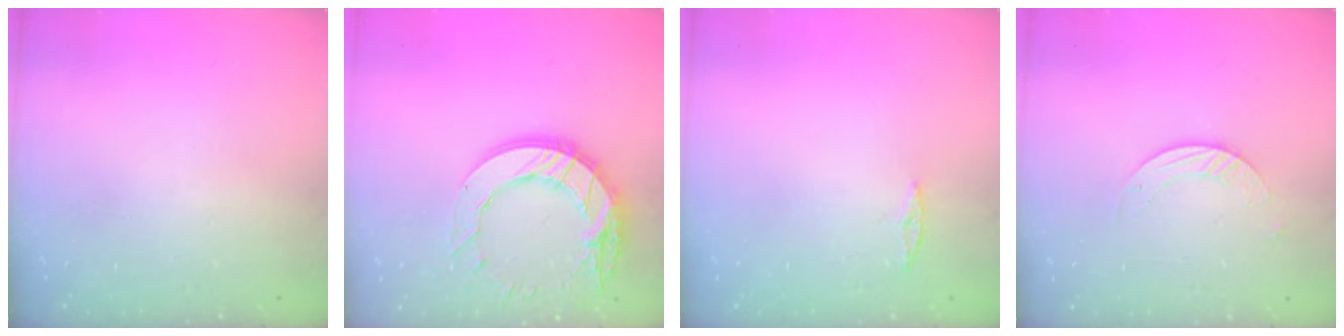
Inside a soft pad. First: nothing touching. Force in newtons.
{"total": 15.9, "press": 15.9, "slide": 1.3}
{"total": 3.0, "press": 2.9, "slide": 0.3}
{"total": 3.1, "press": 3.1, "slide": 0.2}